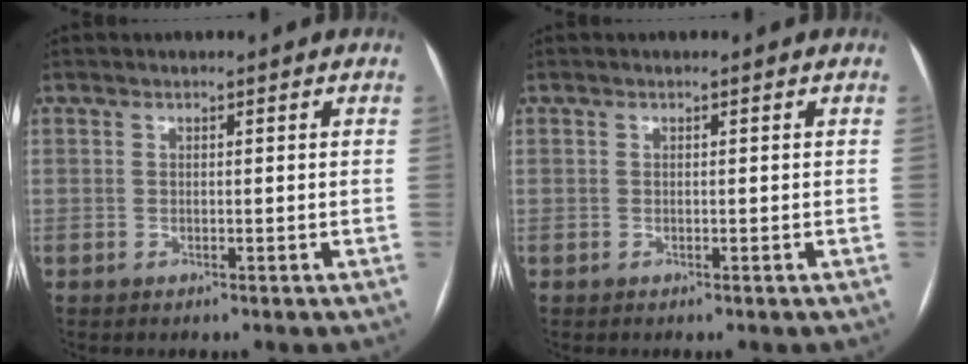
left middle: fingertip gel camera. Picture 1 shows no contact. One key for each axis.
{"total": 0.0}